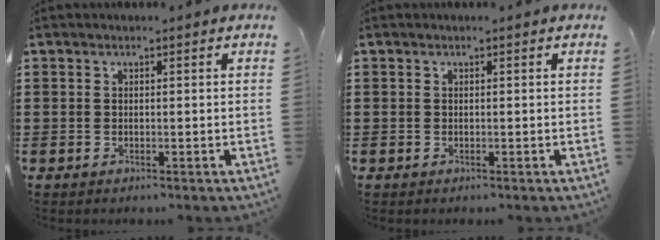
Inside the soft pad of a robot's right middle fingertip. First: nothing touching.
{"total": 0.0}